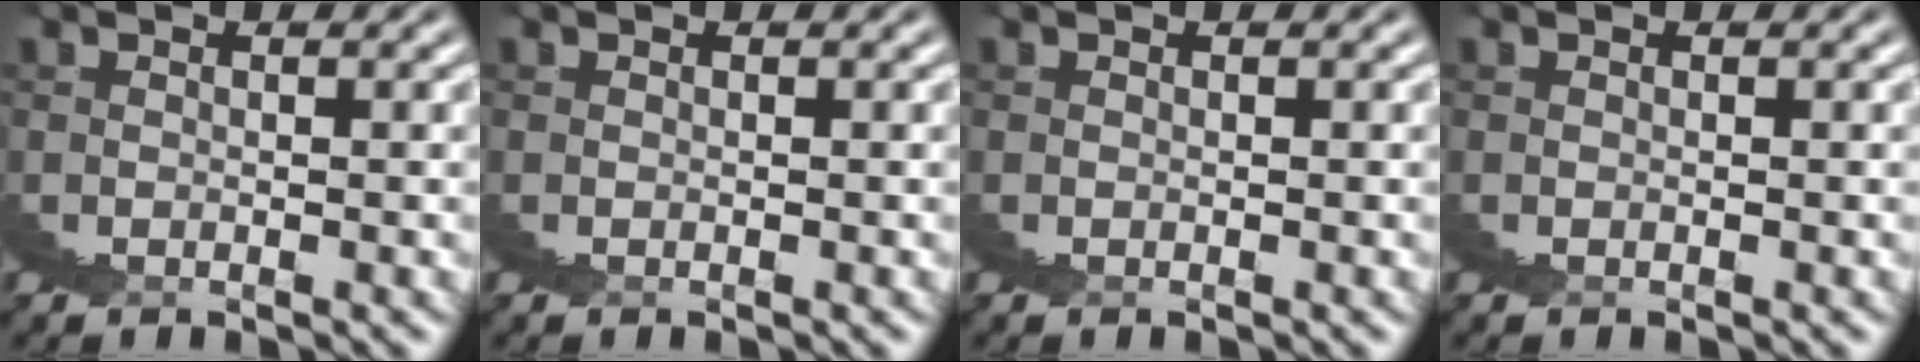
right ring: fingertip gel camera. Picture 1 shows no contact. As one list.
[{"total": 0.0}, {"total": 0.0}, {"total": 0.0}]